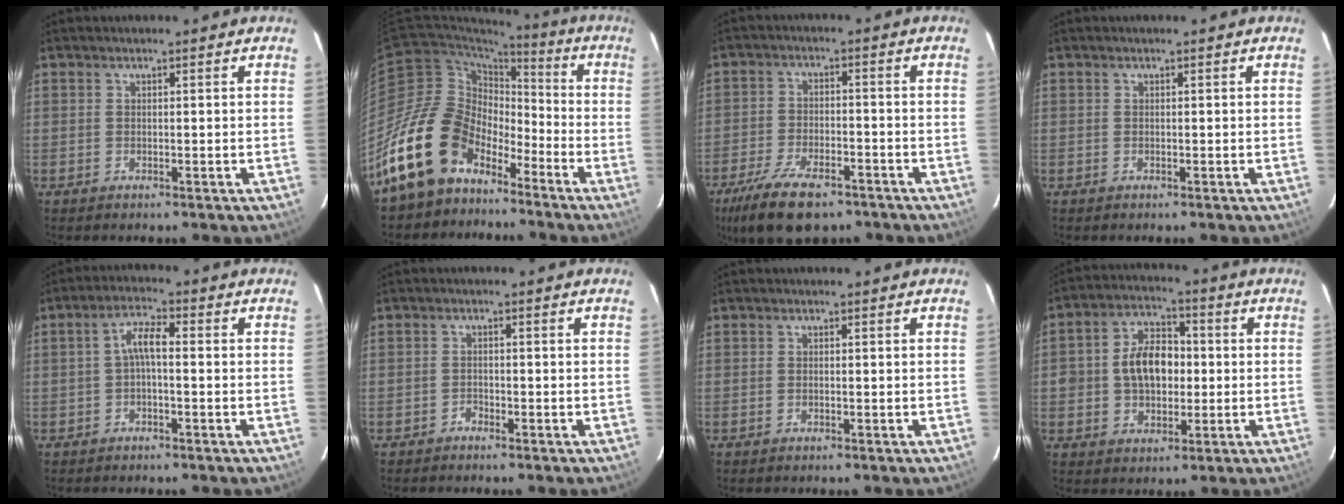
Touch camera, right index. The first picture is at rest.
{"total": 17.7, "force": [-11.6, 11.1, 7.4], "torque": [-0.151, 0.021, -0.205]}
{"total": 14.1, "force": [-9.8, 5.9, 8.2], "torque": [-0.186, -0.024, -0.168]}
{"total": 0.0}
{"total": 3.9, "force": [-0.6, 1.1, 3.7], "torque": [-0.074, 0.014, -0.012]}
{"total": 1.2, "force": [-1.1, 0.5, 0.0], "torque": [0.001, 0.003, -0.021]}
{"total": 0.0}
{"total": 9.8, "force": [-0.2, 6.8, 7.0], "torque": [-0.131, 0.028, 0.002]}